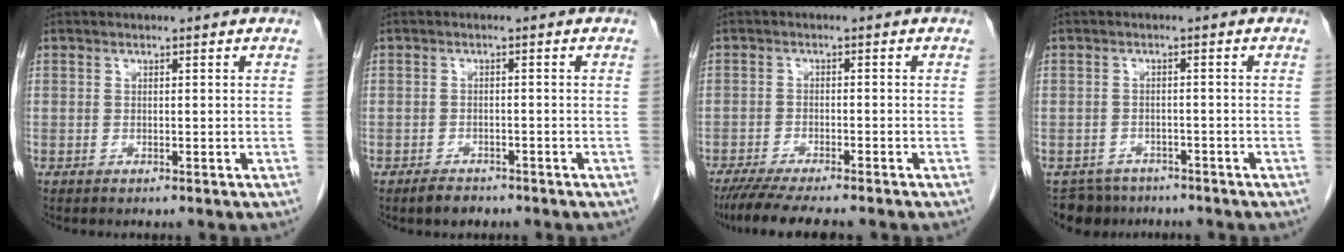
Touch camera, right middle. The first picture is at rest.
{"total": 2.5, "force": [-2.0, 1.2, 0.9], "torque": [-0.021, 0.000, -0.026]}
{"total": 10.0, "force": [-8.5, 1.0, 5.2], "torque": [-0.075, -0.021, -0.133]}
{"total": 4.9, "force": [-4.2, 2.5, -0.3], "torque": [0.011, 0.001, -0.067]}